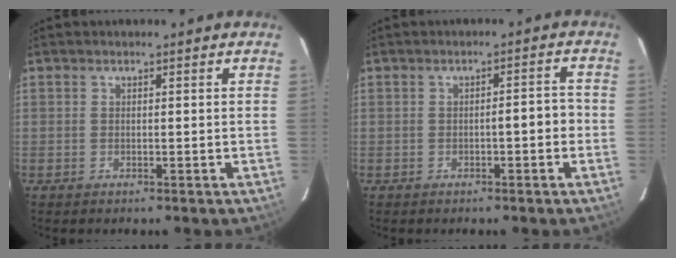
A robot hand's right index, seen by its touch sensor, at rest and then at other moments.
{"total": 2.8, "force": [-0.7, 0.6, 2.7], "torque": [-0.031, 0.009, -0.011]}